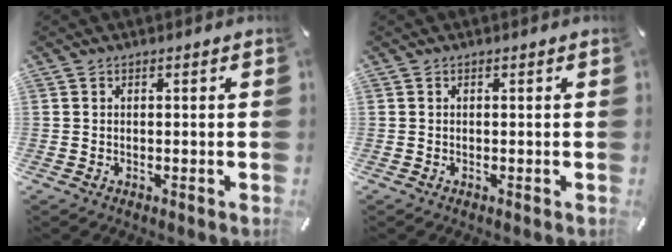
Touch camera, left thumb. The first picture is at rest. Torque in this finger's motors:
{"motor_torque": [0.00, 0.00, 0.00, 0.00, 0.00]}